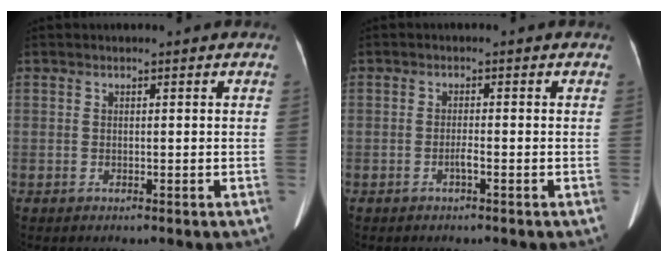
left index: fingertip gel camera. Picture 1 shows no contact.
{"total": 1.3, "force": [-0.8, 0.0, 1.1], "torque": [-0.022, 0.001, -0.014]}